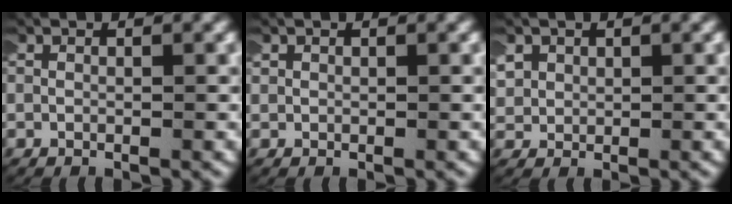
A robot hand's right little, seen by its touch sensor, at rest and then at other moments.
{"total": 0.0}
{"total": 2.4, "force": [0.7, 2.1, 1.0], "torque": [-0.042, -0.004, 0.016]}